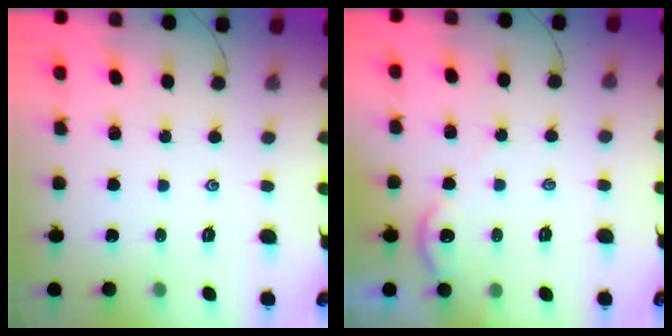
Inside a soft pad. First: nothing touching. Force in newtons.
{"total": 1.7, "press": 1.7, "slide": 0.4}